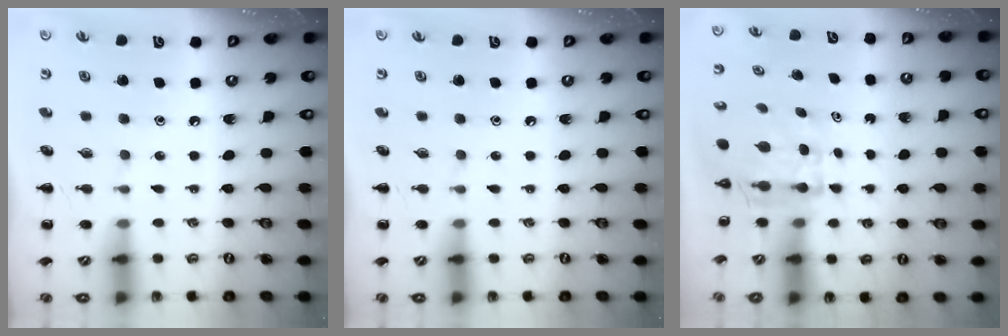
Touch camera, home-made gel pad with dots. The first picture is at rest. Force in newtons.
{"total": 0.0}
{"total": 4.7, "press": 4.7, "slide": 0.7}